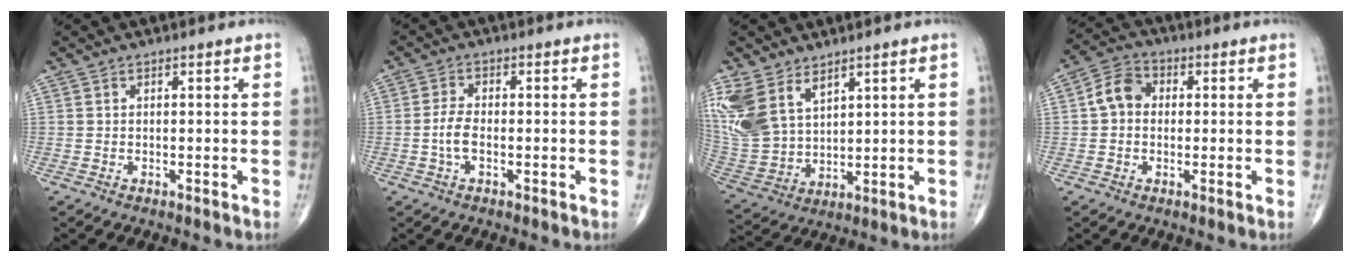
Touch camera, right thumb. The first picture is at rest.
{"total": 3.6, "force": [-0.9, 1.6, 3.1], "torque": [-0.068, 0.008, -0.021]}
{"total": 14.2, "force": [7.8, 8.5, 8.3], "torque": [-0.184, -0.025, 0.175]}
{"total": 6.0, "force": [0.3, 4.8, 3.6], "torque": [-0.058, 0.020, -0.005]}